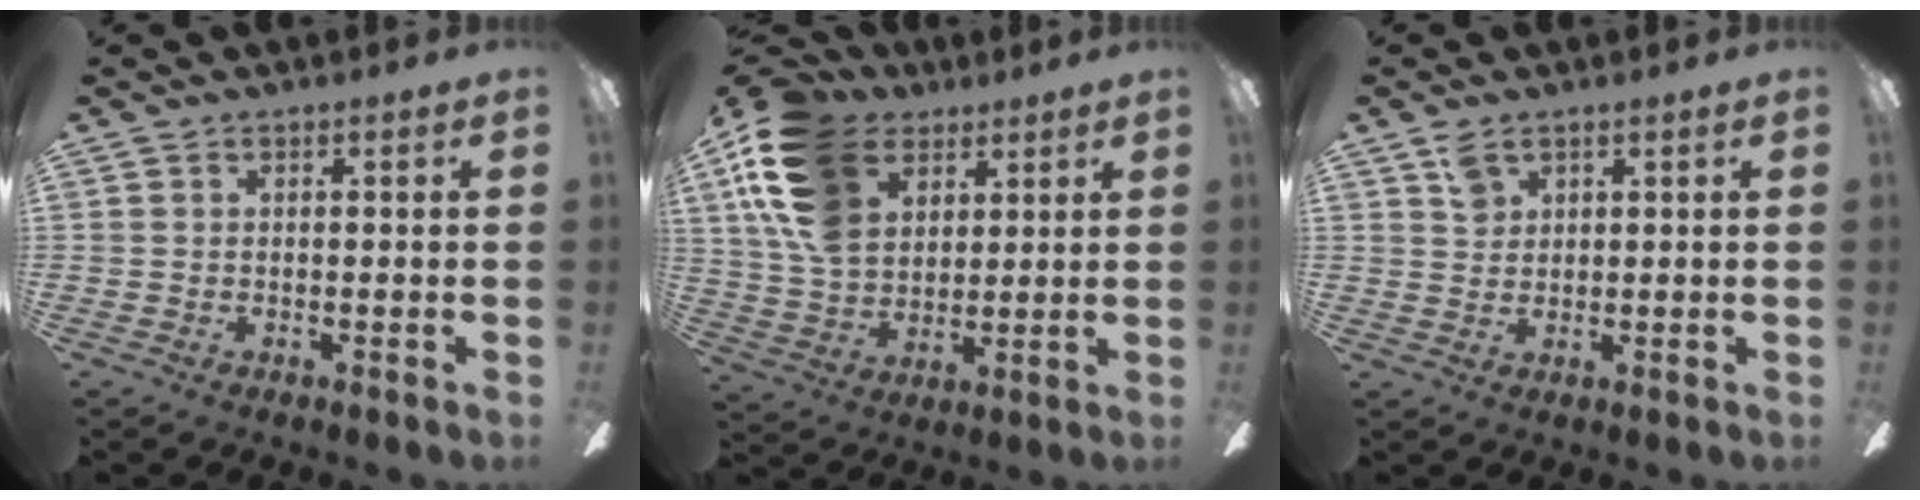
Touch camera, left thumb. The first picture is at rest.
{"total": 19.0, "force": [8.8, 12.9, 10.9], "torque": [-0.244, -0.024, 0.166]}
{"total": 3.5, "force": [2.4, 2.1, 1.5], "torque": [-0.020, -0.007, 0.043]}